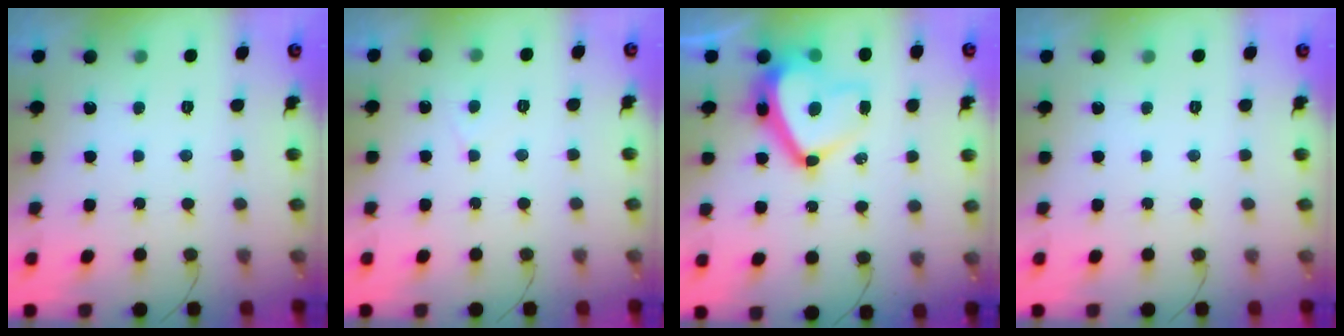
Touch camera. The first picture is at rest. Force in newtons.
{"total": 2.6, "press": 2.6, "slide": 0.3}
{"total": 15.0, "press": 14.8, "slide": 2.4}
{"total": 0.0}